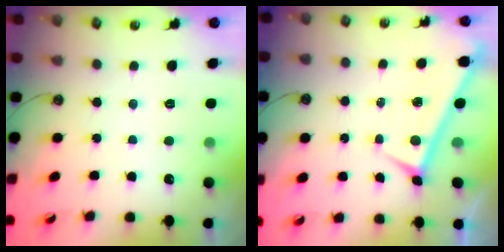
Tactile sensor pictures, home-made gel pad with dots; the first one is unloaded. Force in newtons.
{"total": 0.0}